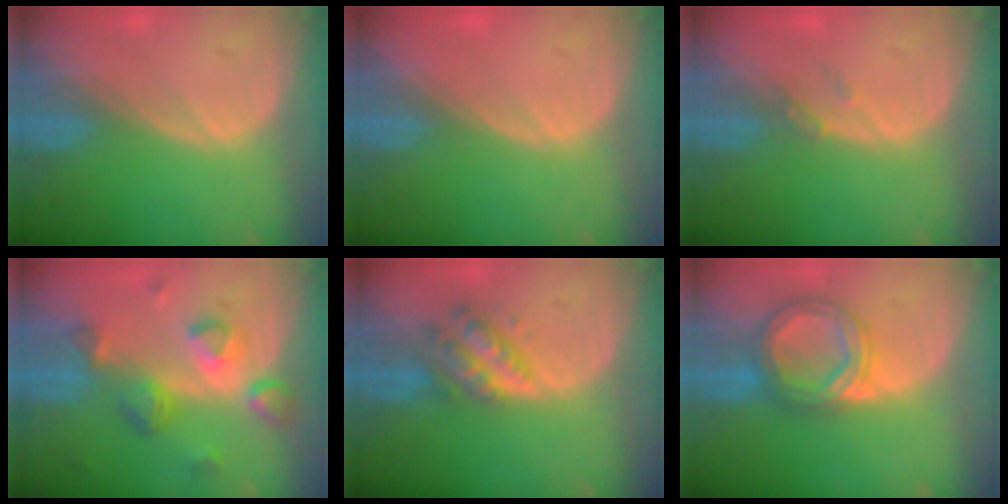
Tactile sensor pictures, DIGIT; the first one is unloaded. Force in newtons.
{"total": 0.6, "press": 0.0, "slide": 0.6}
{"total": 1.3, "press": 1.1, "slide": 0.7}
{"total": 7.7, "press": 6.9, "slide": 3.5}
{"total": 5.2, "press": 5.2, "slide": 0.1}
{"total": 6.9, "press": 6.8, "slide": 0.5}